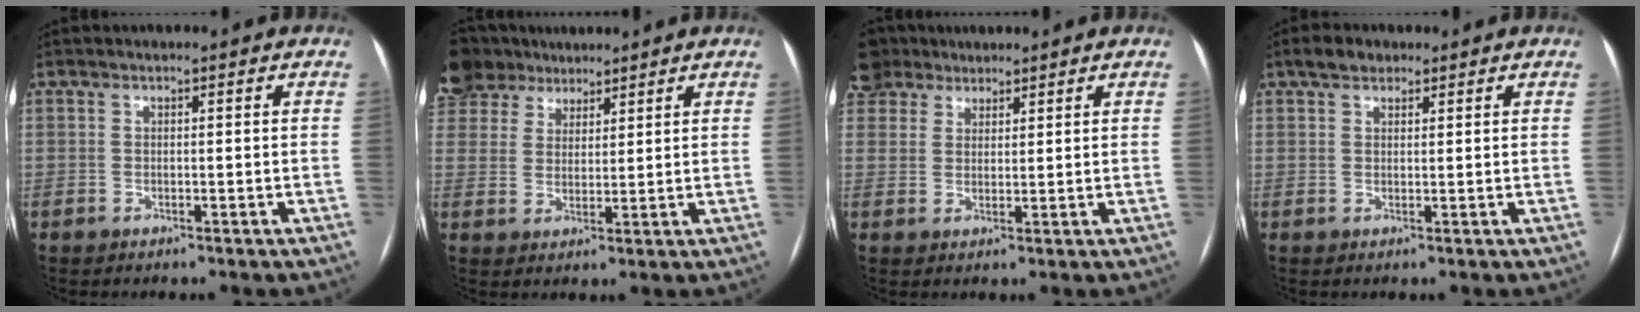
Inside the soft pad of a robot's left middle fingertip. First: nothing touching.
{"total": 8.2, "force": [6.8, 4.4, 1.4], "torque": [-0.043, 0.026, 0.135]}
{"total": 4.9, "force": [4.2, 2.5, -0.1], "torque": [-0.001, 0.011, 0.088]}
{"total": 3.0, "force": [2.1, 1.7, 1.2], "torque": [-0.025, 0.013, 0.036]}